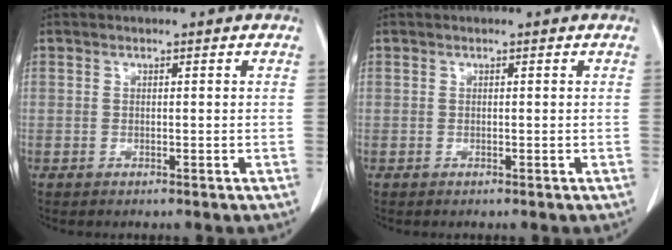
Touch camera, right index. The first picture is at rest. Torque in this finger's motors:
{"motor_torque": [0.00, 0.00, 0.00, 0.00]}